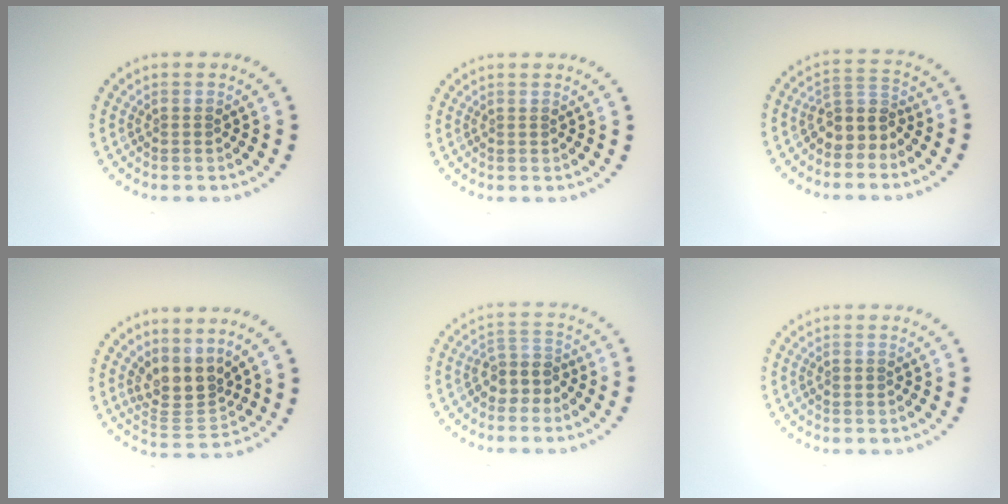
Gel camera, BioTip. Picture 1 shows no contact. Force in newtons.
{"total": 0.0}
{"total": 3.1, "press": 2.5, "slide": 1.9}
{"total": 3.6, "press": 2.7, "slide": 2.4}
{"total": 2.7, "press": 2.2, "slide": 1.5}
{"total": 0.9, "press": 0.9, "slide": 0.1}